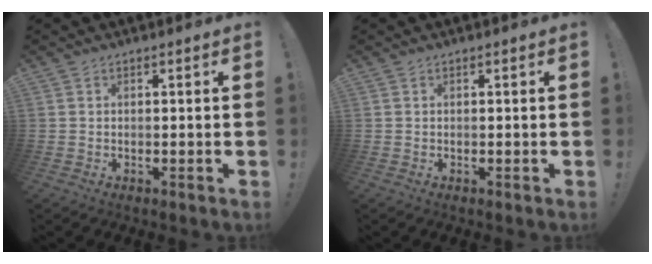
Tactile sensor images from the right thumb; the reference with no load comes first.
{"total": 0.0}